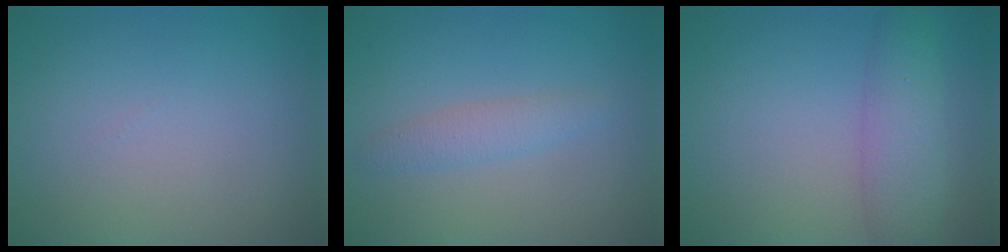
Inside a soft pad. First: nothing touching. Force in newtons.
{"total": 1.9, "press": 1.9, "slide": 0.1}
{"total": 4.1, "press": 4.1, "slide": 0.1}